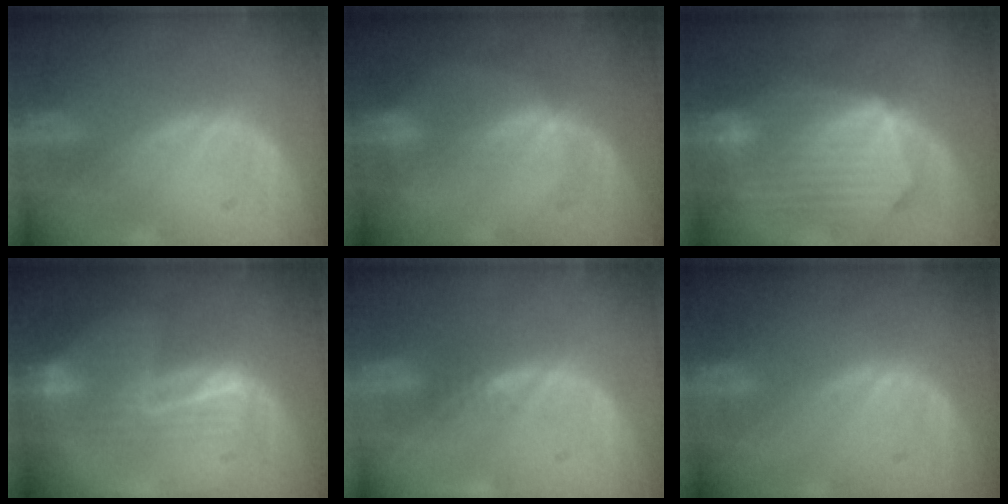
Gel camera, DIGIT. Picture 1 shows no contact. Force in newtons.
{"total": 2.1, "press": 1.7, "slide": 1.2}
{"total": 10.8, "press": 9.5, "slide": 5.2}
{"total": 8.1, "press": 7.0, "slide": 4.0}
{"total": 0.9, "press": 0.8, "slide": 0.4}
{"total": 0.0}